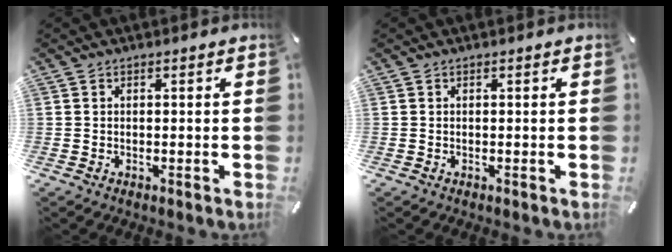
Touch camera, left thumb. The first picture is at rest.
{"total": 0.0}